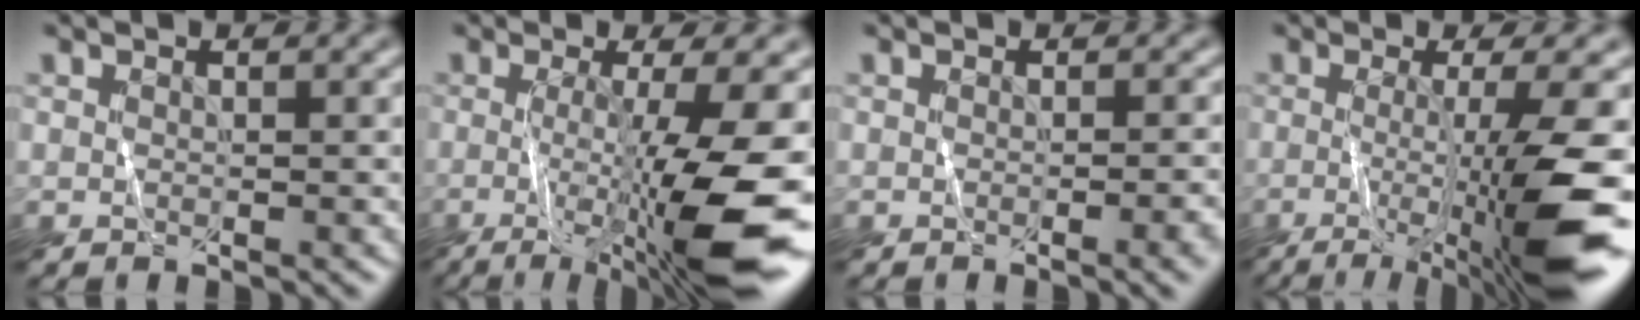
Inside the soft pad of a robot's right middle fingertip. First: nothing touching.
{"total": 10.8, "force": [-2.0, 2.4, 10.3], "torque": [-0.167, -0.027, -0.027]}
{"total": 3.4, "force": [-0.7, 1.2, 3.2], "torque": [-0.024, 0.001, -0.007]}
{"total": 9.9, "force": [-2.2, 1.8, 9.4], "torque": [-0.140, -0.017, -0.036]}